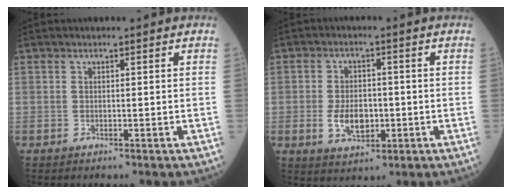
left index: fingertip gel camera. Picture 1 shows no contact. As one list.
[{"total": 5.8, "force": [-1.3, 3.5, 4.5], "torque": [-0.088, -0.001, -0.016]}]